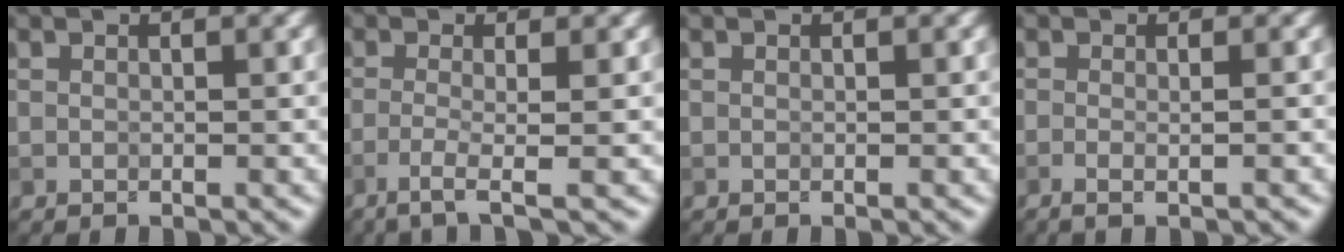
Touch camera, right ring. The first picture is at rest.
{"total": 3.1, "force": [-1.3, 0.7, 2.8], "torque": [-0.048, -0.002, -0.040]}
{"total": 0.0}
{"total": 2.4, "force": [-0.5, 1.1, 2.0], "torque": [-0.012, 0.001, -0.019]}